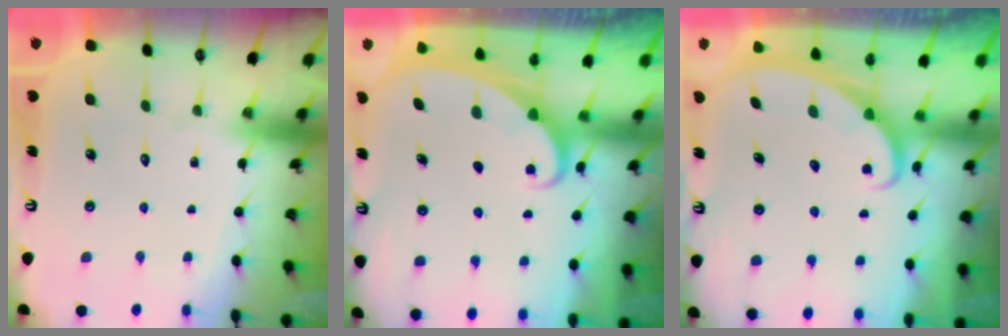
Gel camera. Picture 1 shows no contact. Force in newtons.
{"total": 1.9, "press": 1.9, "slide": 0.2}
{"total": 2.5, "press": 2.5, "slide": 0.3}